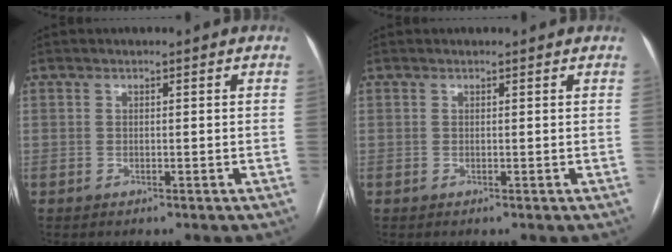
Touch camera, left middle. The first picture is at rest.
{"total": 0.9, "force": [0.9, 0.3, 0.0], "torque": [-0.009, 0.012, 0.010]}